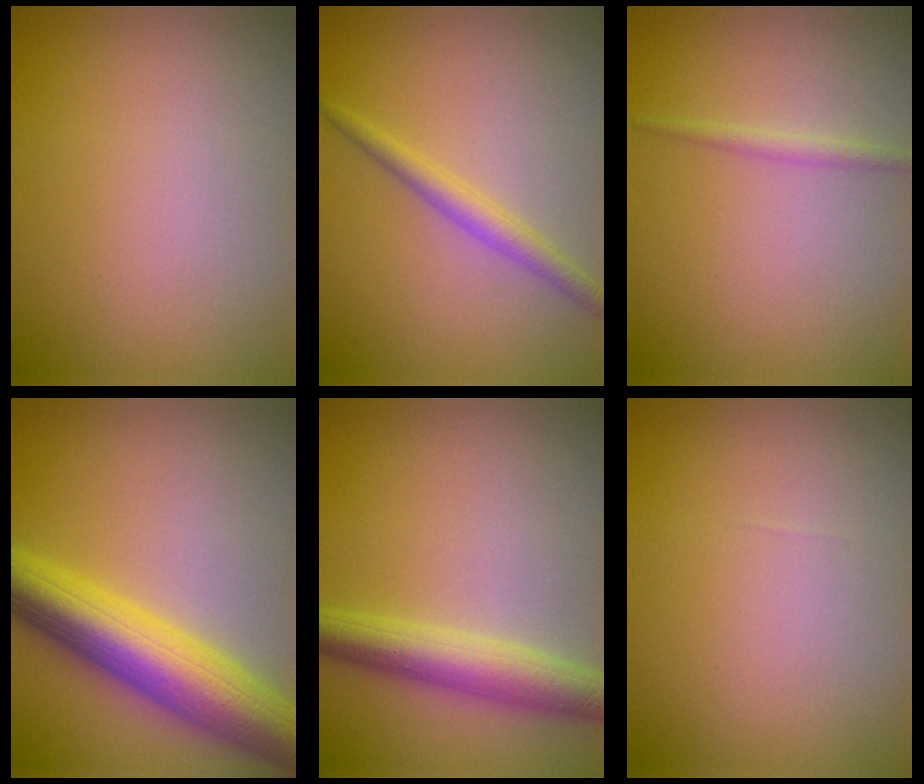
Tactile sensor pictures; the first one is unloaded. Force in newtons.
{"total": 1.5, "press": 1.5, "slide": 0.1}
{"total": 1.1, "press": 1.1, "slide": 0.1}
{"total": 9.1, "press": 9.1, "slide": 0.3}
{"total": 4.7, "press": 4.7, "slide": 0.1}
{"total": 0.0}